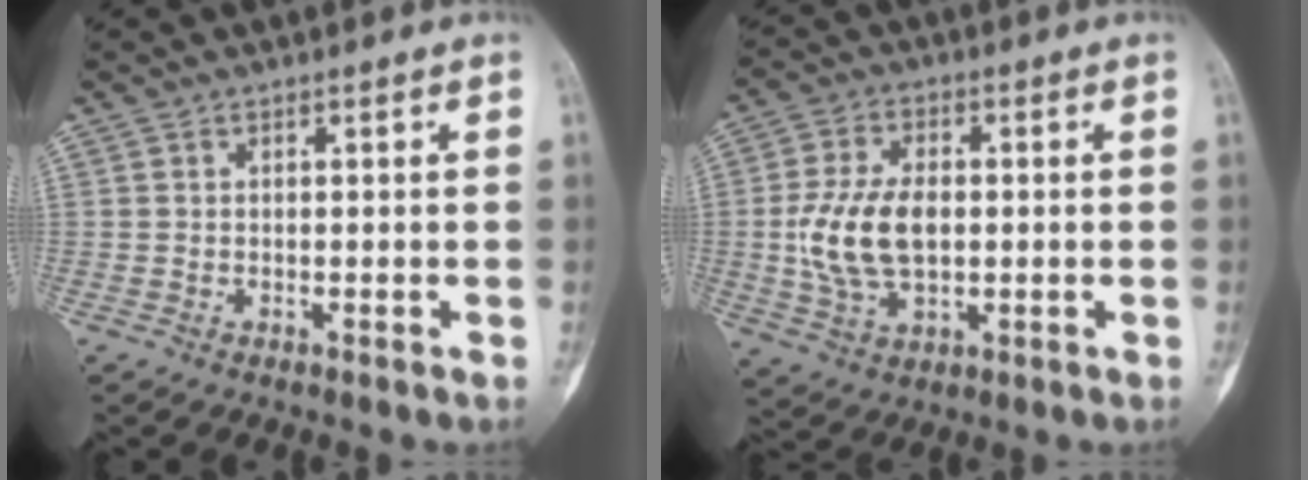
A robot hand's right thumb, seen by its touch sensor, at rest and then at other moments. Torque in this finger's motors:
{"motor_torque": [1.97, 1.52, 1.23, -0.39, 0.12]}